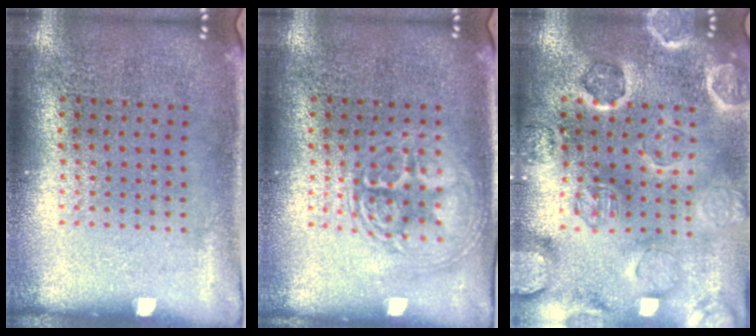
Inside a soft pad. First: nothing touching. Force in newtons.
{"total": 2.8, "press": 2.7, "slide": 0.3}
{"total": 2.7, "press": 2.7, "slide": 0.1}